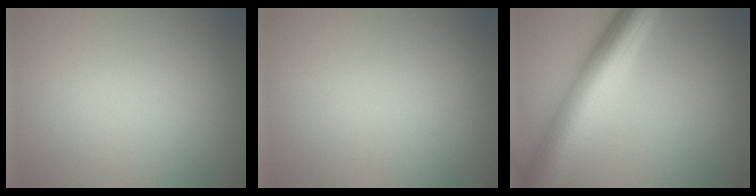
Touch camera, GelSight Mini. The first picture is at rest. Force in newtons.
{"total": 0.0}
{"total": 8.5, "press": 8.5, "slide": 0.3}